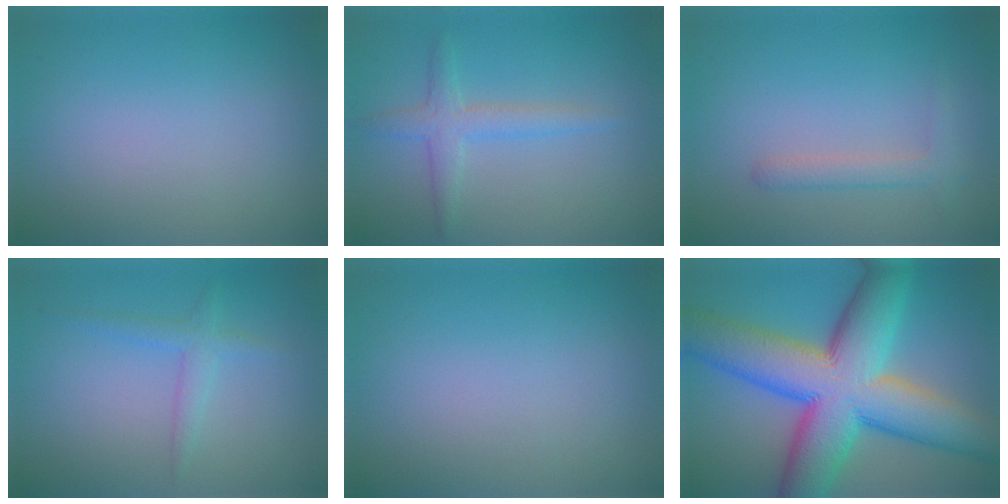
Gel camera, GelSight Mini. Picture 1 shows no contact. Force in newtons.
{"total": 2.5, "press": 2.5, "slide": 0.0}
{"total": 1.8, "press": 1.8, "slide": 0.1}
{"total": 1.7, "press": 1.7, "slide": 0.1}
{"total": 0.0}
{"total": 15.3, "press": 15.3, "slide": 0.4}